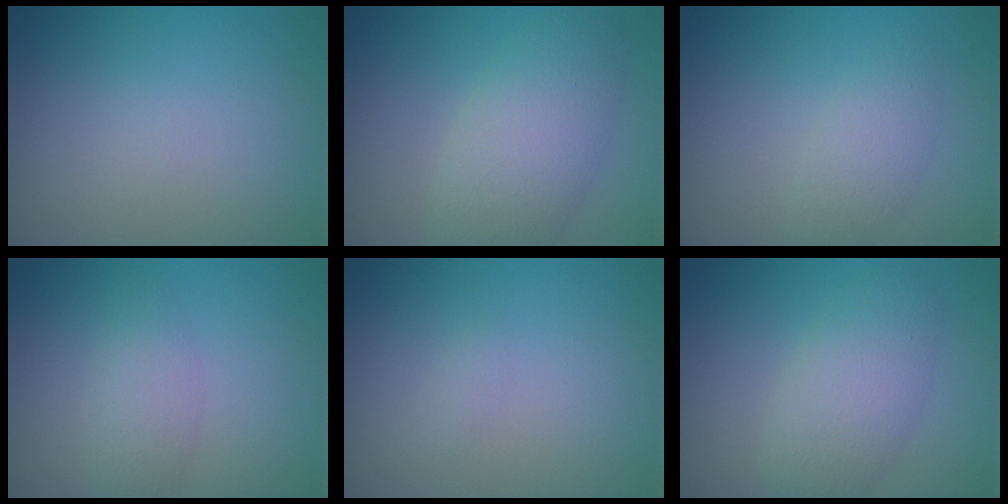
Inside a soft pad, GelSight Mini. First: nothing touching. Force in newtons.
{"total": 5.8, "press": 5.7, "slide": 0.4}
{"total": 2.2, "press": 2.2, "slide": 0.1}
{"total": 2.3, "press": 2.3, "slide": 0.1}
{"total": 0.6, "press": 0.6, "slide": 0.0}
{"total": 4.5, "press": 4.5, "slide": 0.2}